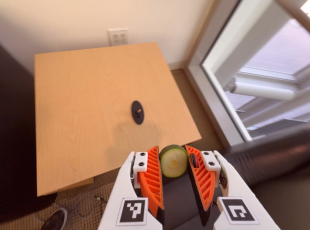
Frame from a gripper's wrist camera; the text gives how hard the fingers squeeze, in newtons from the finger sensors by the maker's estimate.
{"total": 7.8, "left": 7.7, "right": 8.0}